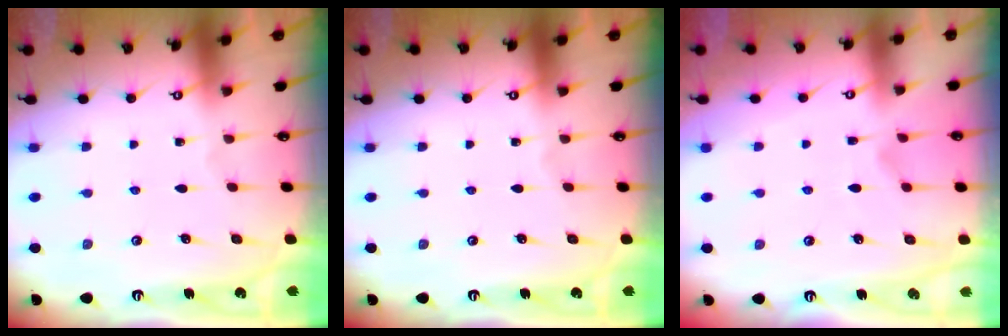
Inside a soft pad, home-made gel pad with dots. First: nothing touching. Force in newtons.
{"total": 0.0}
{"total": 1.4, "press": 0.7, "slide": 1.2}